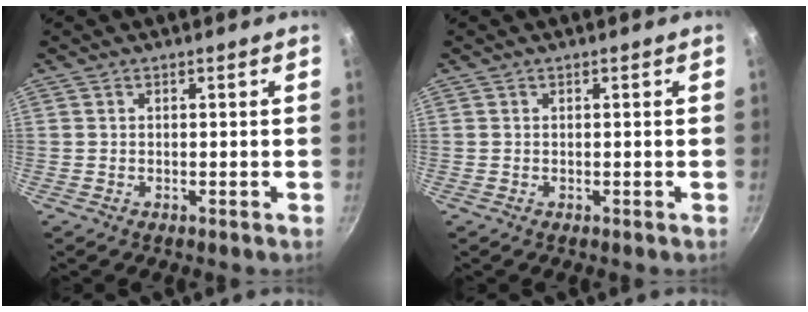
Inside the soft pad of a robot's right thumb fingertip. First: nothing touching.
{"total": 0.0}